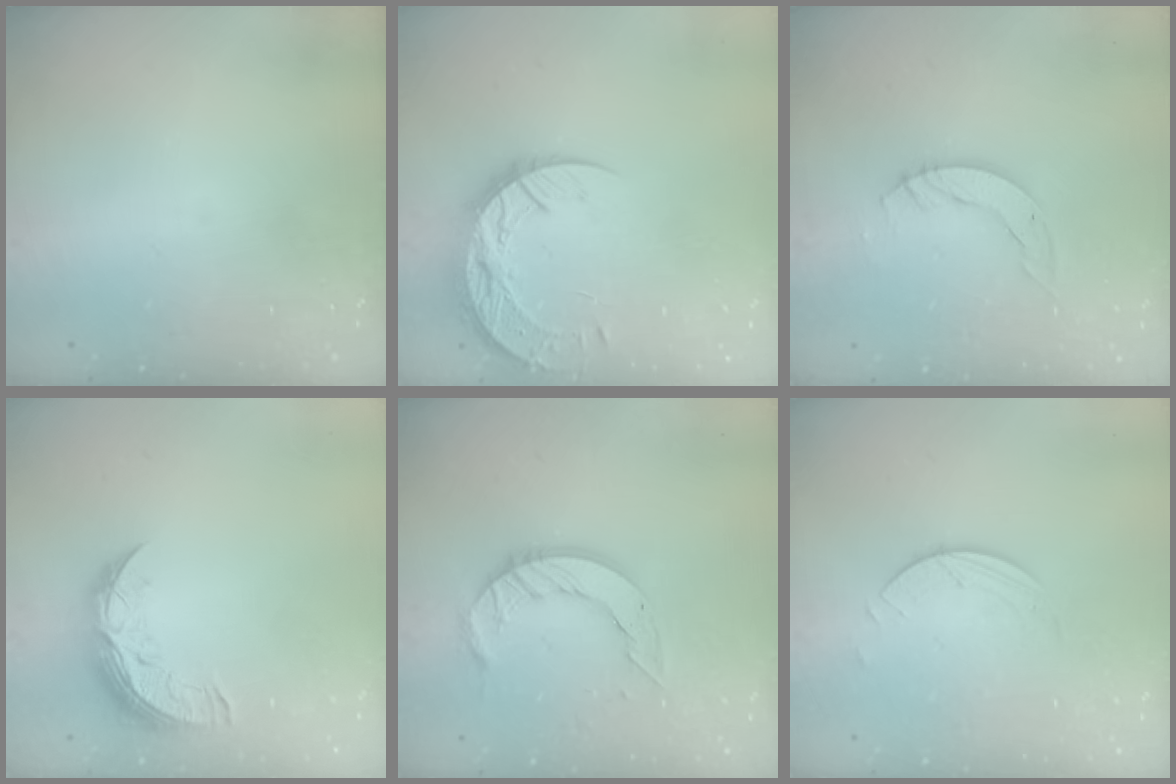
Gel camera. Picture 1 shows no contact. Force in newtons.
{"total": 13.5, "press": 13.5, "slide": 1.0}
{"total": 4.9, "press": 4.9, "slide": 0.1}
{"total": 9.7, "press": 9.7, "slide": 0.6}
{"total": 11.2, "press": 11.1, "slide": 0.9}
{"total": 2.0, "press": 2.0, "slide": 0.2}